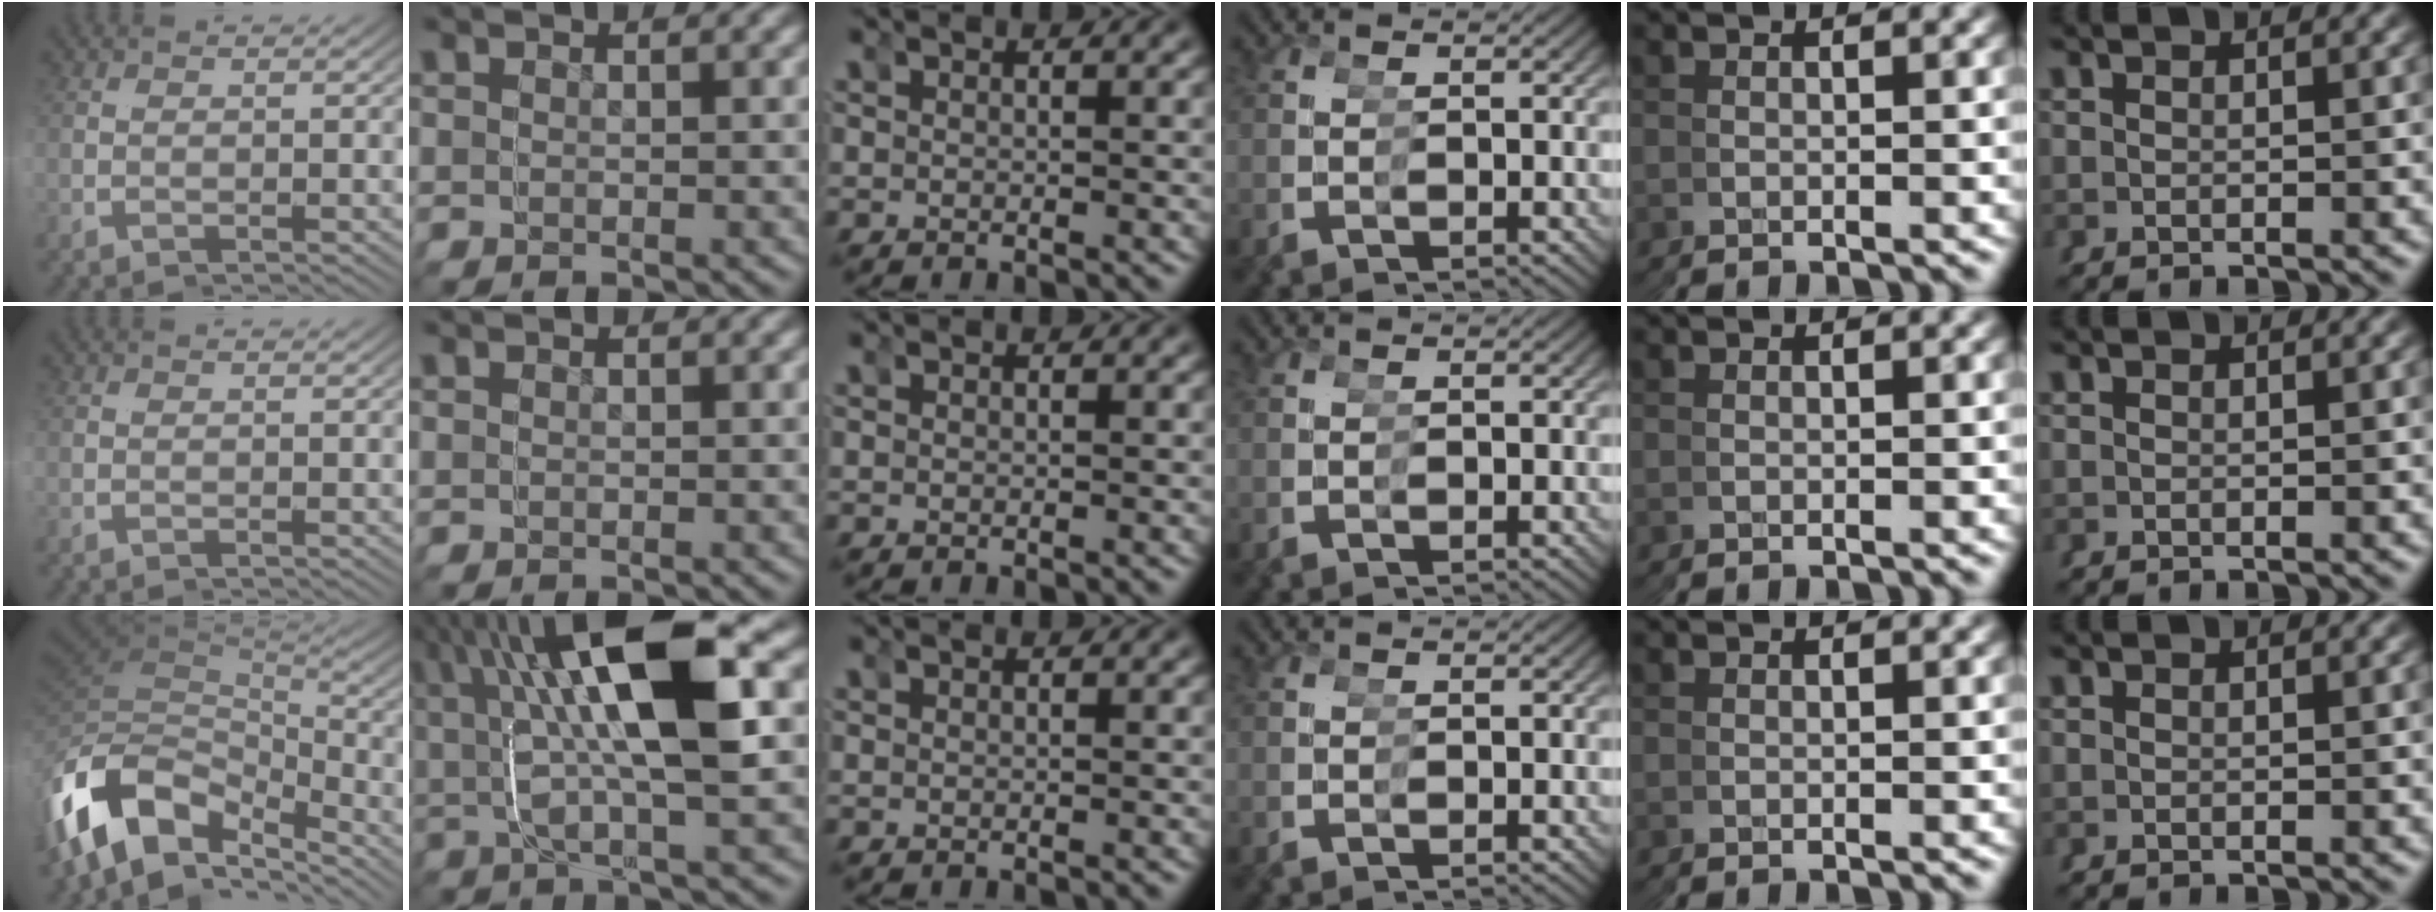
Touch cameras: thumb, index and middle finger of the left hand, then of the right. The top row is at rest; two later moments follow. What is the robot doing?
{"motion": "grasp_and_lifting", "object": "toy banana"}